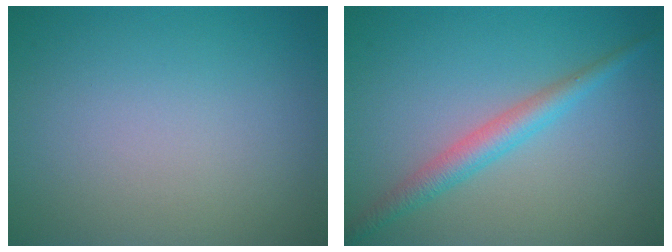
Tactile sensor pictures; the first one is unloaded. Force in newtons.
{"total": 2.8, "press": 2.8, "slide": 0.1}